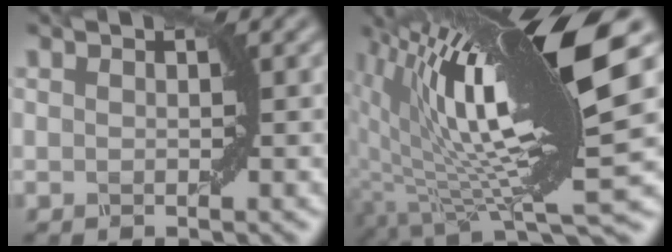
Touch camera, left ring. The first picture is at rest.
{"total": 15.6, "force": [3.7, 4.2, 14.5], "torque": [-0.236, 0.008, 0.071]}